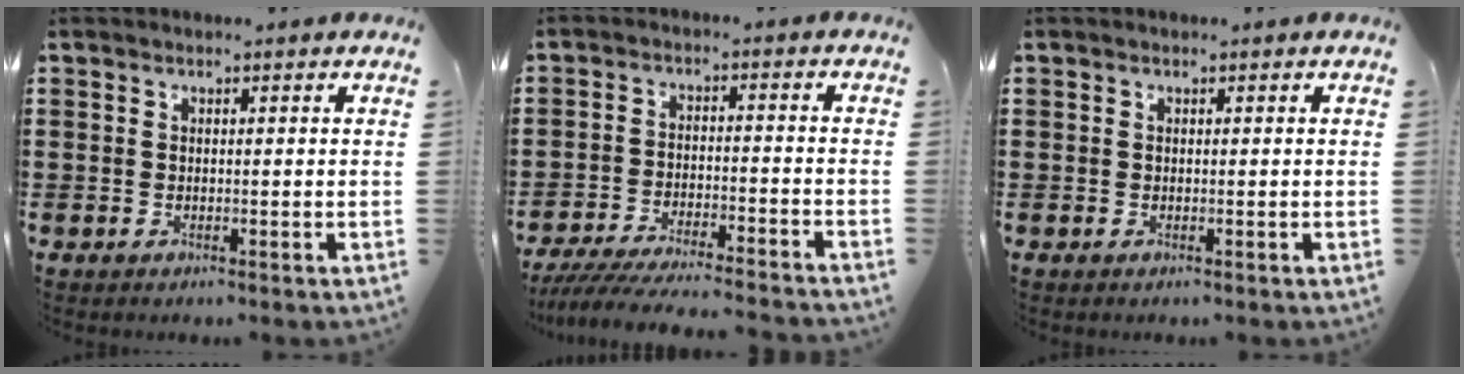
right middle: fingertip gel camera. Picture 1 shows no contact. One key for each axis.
{"total": 5.7, "fx": -5.5, "fy": 0.1, "fz": 1.7, "tx": -0.038, "ty": -0.008, "tz": -0.108}
{"total": 0.0}